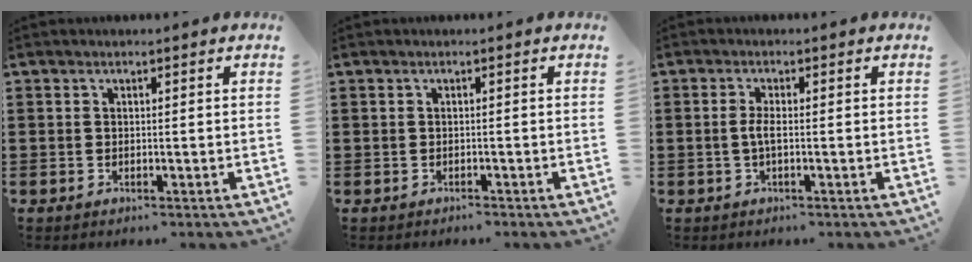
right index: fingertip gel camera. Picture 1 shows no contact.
{"total": 0.6, "force": [-0.5, 0.3, -0.1], "torque": [0.001, 0.003, -0.012]}
{"total": 2.4, "force": [-0.5, 0.4, 2.3], "torque": [-0.058, -0.006, -0.014]}